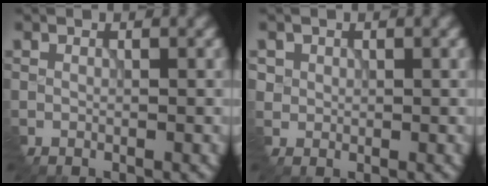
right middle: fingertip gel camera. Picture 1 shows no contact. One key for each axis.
{"total": 1.2, "fx": 0.3, "fy": 1.1, "fz": -0.1, "tx": -0.003, "ty": -0.006, "tz": 0.008}